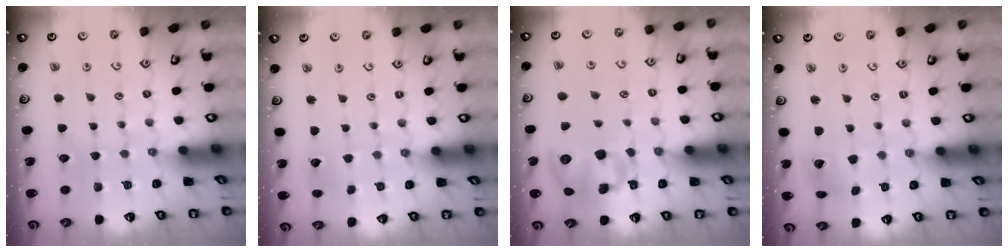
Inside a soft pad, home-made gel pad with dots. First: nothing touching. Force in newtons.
{"total": 2.7, "press": 2.7, "slide": 0.3}
{"total": 11.2, "press": 11.0, "slide": 1.9}
{"total": 6.4, "press": 6.4, "slide": 0.8}